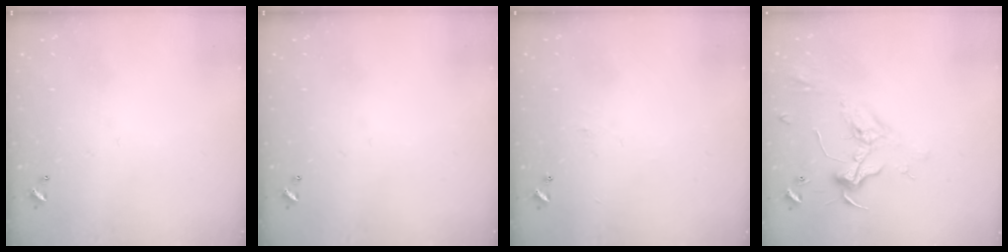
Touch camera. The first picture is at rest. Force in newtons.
{"total": 0.0}
{"total": 1.8, "press": 1.7, "slide": 0.6}
{"total": 2.5, "press": 2.3, "slide": 0.8}